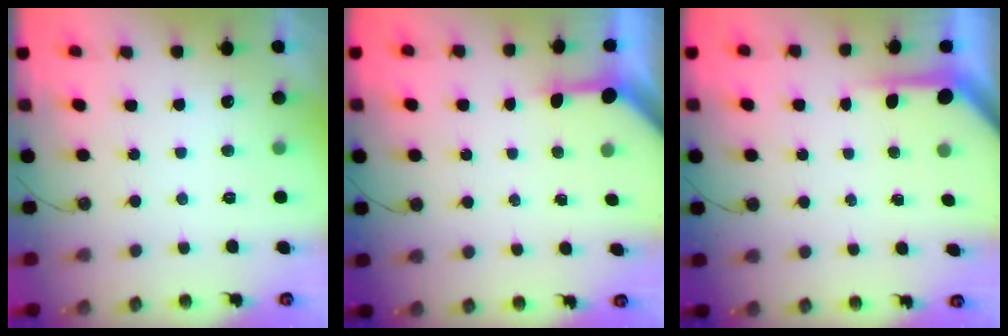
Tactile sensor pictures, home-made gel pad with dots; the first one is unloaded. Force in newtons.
{"total": 3.7, "press": 3.7, "slide": 0.4}
{"total": 3.9, "press": 3.9, "slide": 0.4}